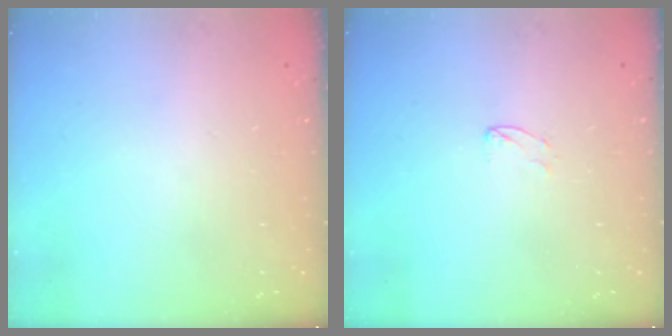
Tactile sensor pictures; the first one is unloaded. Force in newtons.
{"total": 3.5, "press": 3.5, "slide": 0.4}